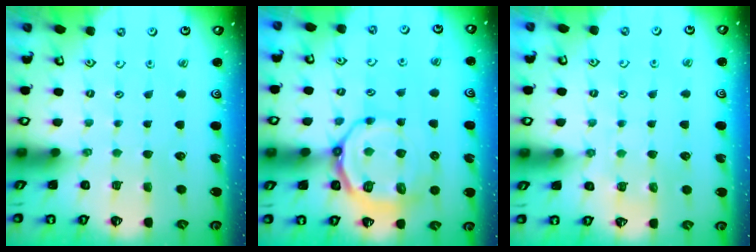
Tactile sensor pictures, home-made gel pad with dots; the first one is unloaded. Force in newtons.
{"total": 13.3, "press": 13.0, "slide": 2.9}
{"total": 4.8, "press": 4.8, "slide": 0.7}